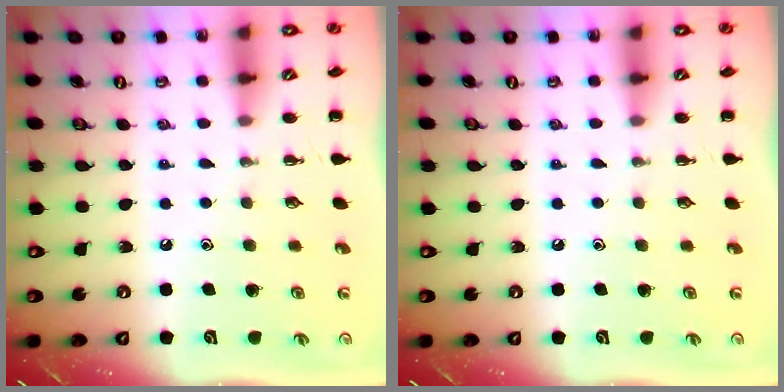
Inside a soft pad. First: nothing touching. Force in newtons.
{"total": 0.0}